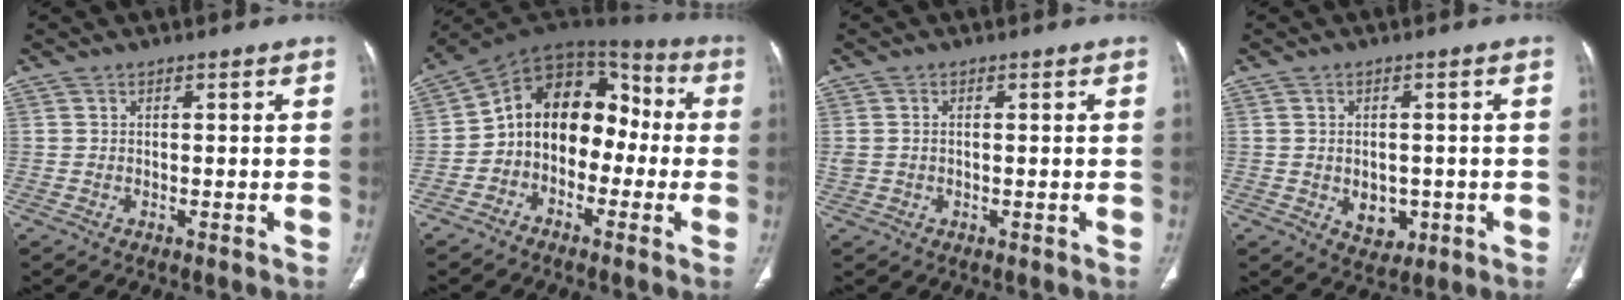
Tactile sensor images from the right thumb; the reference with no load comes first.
{"total": 14.7, "force": [-2.0, 10.9, 9.6], "torque": [-0.105, 0.068, -0.050]}
{"total": 1.9, "force": [0.0, 1.4, 1.3], "torque": [-0.038, 0.009, 0.004]}
{"total": 5.3, "force": [-1.2, 3.9, 3.3], "torque": [-0.025, 0.001, -0.003]}